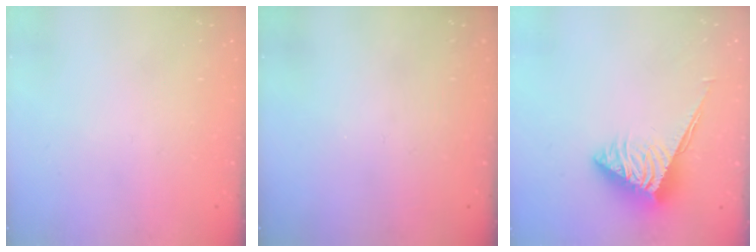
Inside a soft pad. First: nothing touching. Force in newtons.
{"total": 0.0}
{"total": 5.3, "press": 5.2, "slide": 0.1}